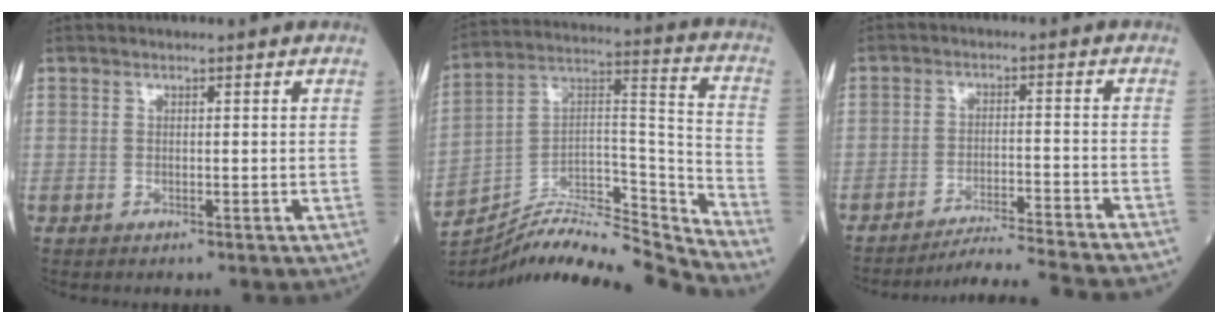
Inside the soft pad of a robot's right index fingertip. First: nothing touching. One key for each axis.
{"total": 20.3, "fx": -19.5, "fy": -0.1, "fz": 5.4, "tx": -0.104, "ty": 0.047, "tz": -0.329}
{"total": 14.8, "fx": -14.0, "fy": -2.0, "fz": 4.5, "tx": -0.045, "ty": -0.036, "tz": -0.200}